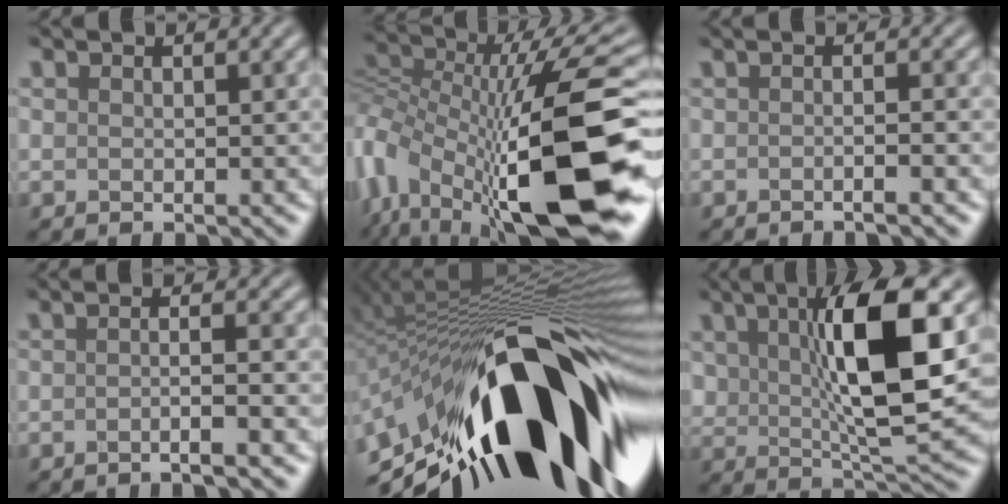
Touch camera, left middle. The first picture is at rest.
{"total": 16.4, "force": [-3.7, 7.6, 14.1], "torque": [-0.251, 0.001, -0.066]}
{"total": 3.3, "force": [-0.3, 1.3, 3.0], "torque": [-0.014, 0.001, -0.031]}
{"total": 3.5, "force": [-0.8, 0.9, 3.2], "torque": [-0.026, -0.004, -0.025]}
{"total": 19.1, "force": [-6.1, 7.3, 16.6], "torque": [-0.243, 0.005, -0.112]}
{"total": 10.0, "force": [2.6, 3.1, 9.2], "torque": [-0.156, -0.002, 0.047]}